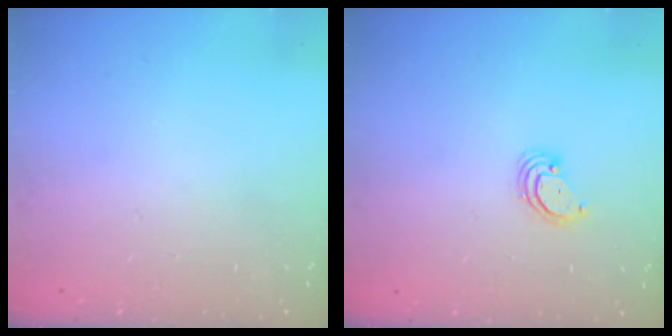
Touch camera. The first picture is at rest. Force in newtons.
{"total": 3.1, "press": 3.0, "slide": 0.3}